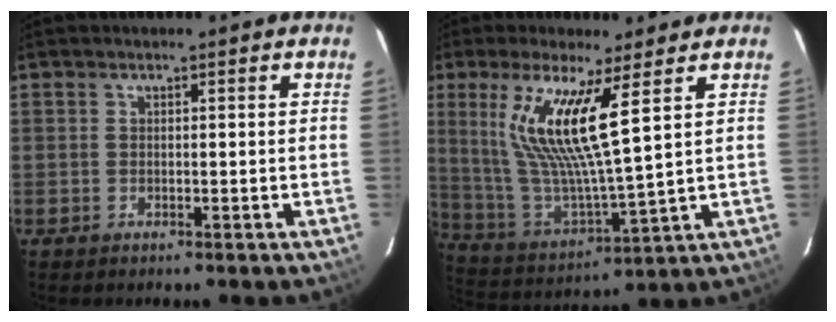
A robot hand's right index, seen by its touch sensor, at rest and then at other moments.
{"total": 15.1, "force": [6.6, 1.1, 13.5], "torque": [-0.260, -0.010, 0.140]}